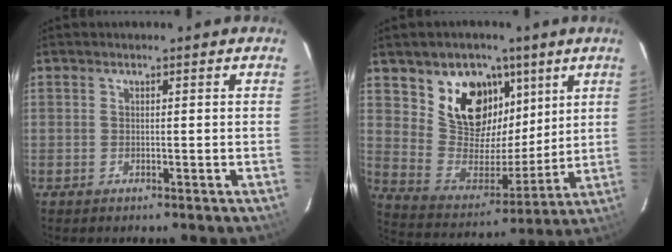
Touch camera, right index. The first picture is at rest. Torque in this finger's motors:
{"motor_torque": [0.85, 0.76, 0.38, 0.10]}